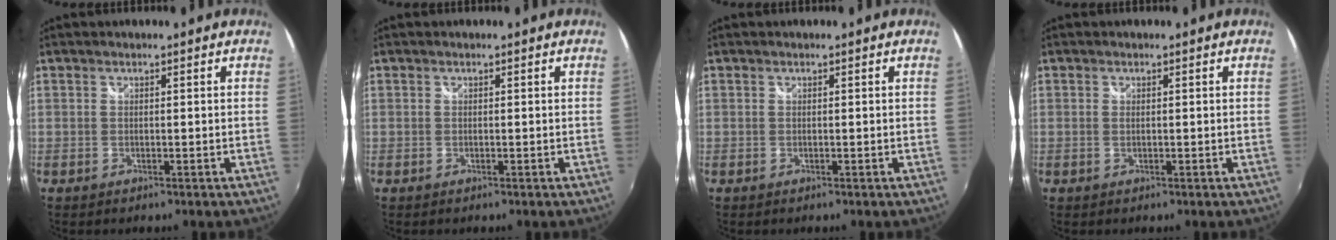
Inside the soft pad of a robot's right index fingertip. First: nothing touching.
{"total": 0.0}
{"total": 0.0}
{"total": 0.6, "force": [0.1, 0.2, 0.5], "torque": [-0.012, 0.000, 0.000]}